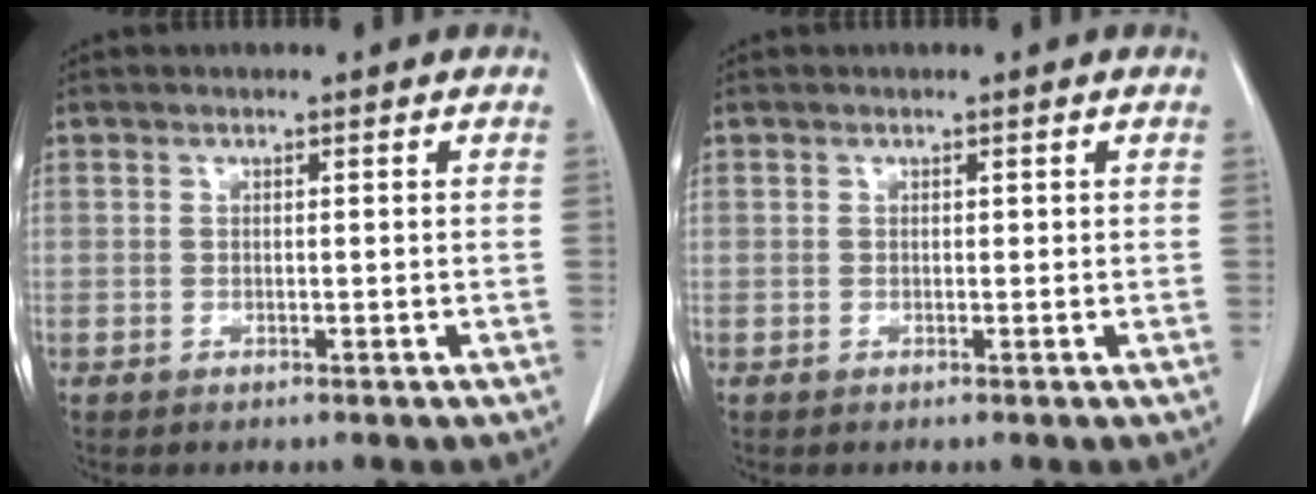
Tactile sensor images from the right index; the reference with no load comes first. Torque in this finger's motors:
{"motor_torque": [0.12, -0.06, 0.00, 0.01]}